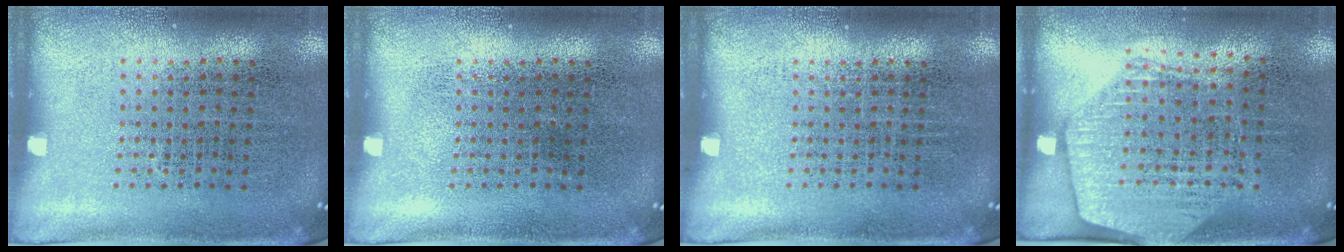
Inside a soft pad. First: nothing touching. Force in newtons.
{"total": 0.0}
{"total": 0.0}
{"total": 1.7, "press": 1.5, "slide": 0.7}